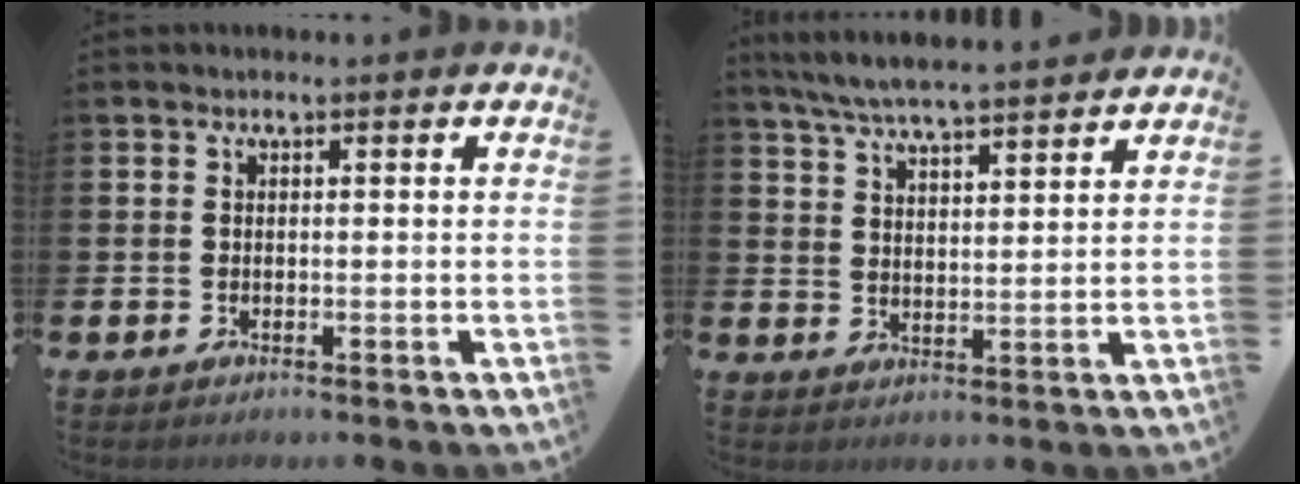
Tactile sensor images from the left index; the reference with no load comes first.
{"total": 6.4, "force": [6.2, 0.3, 1.6], "torque": [-0.049, -0.031, 0.111]}